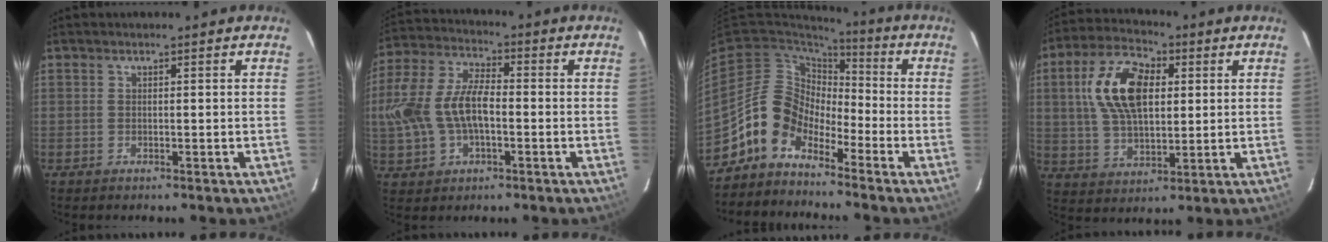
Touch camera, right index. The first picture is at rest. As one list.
[{"total": 14.2, "force": [-1.7, 7.9, 11.7], "torque": [-0.257, 0.016, -0.027]}, {"total": 9.9, "force": [-6.6, 6.6, 3.3], "torque": [-0.066, 0.038, -0.141]}, {"total": 15.1, "force": [3.5, 8.3, 12.1], "torque": [-0.232, 0.023, 0.067]}]